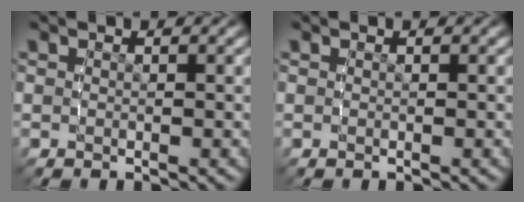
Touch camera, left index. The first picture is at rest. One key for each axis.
{"total": 0.0}